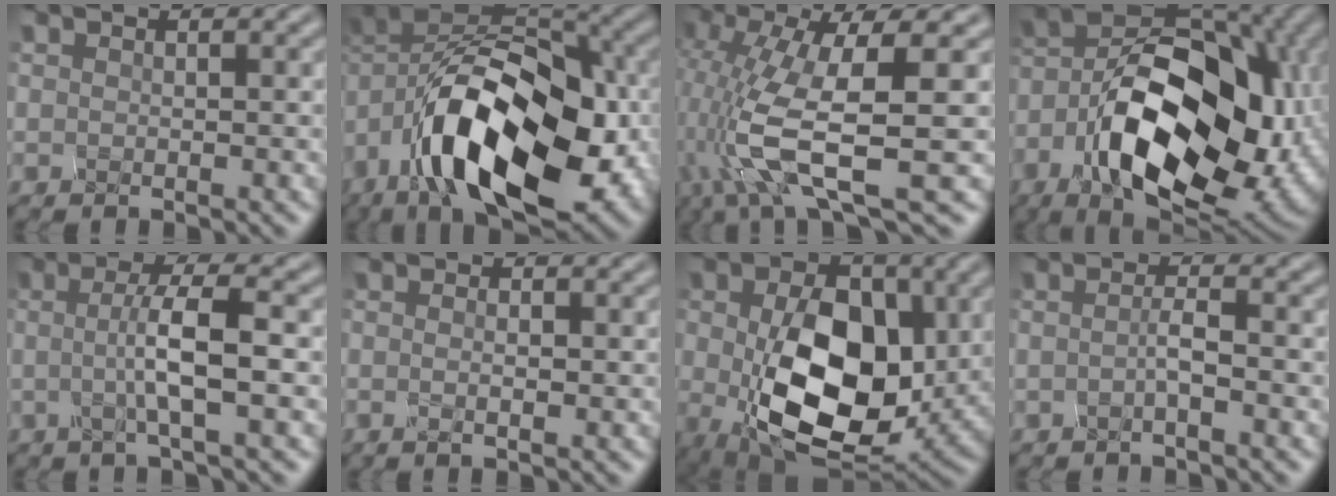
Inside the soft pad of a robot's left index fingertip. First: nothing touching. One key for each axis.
{"total": 14.2, "fx": -5.3, "fy": 8.3, "fz": 10.2, "tx": -0.158, "ty": -0.003, "tz": -0.087}
{"total": 9.3, "fx": -2.2, "fy": 3.1, "fz": 8.4, "tx": -0.198, "ty": -0.026, "tz": -0.022}
{"total": 16.5, "fx": -4.6, "fy": 10.4, "fz": 12.0, "tx": -0.197, "ty": -0.010, "tz": -0.064}
{"total": 3.9, "fx": -0.4, "fy": 0.4, "fz": 3.9, "tx": -0.073, "ty": 0.000, "tz": -0.004}
{"total": 1.1, "fx": -0.2, "fy": 0.4, "fz": 1.0, "tx": -0.019, "ty": -0.001, "tz": -0.003}
{"total": 12.7, "fx": -1.1, "fy": 8.5, "fz": 9.3, "tx": -0.180, "ty": -0.030, "tz": 0.006}
{"total": 1.0, "fx": -0.6, "fy": 0.0, "fz": 0.9, "tx": -0.022, "ty": -0.003, "tz": -0.006}